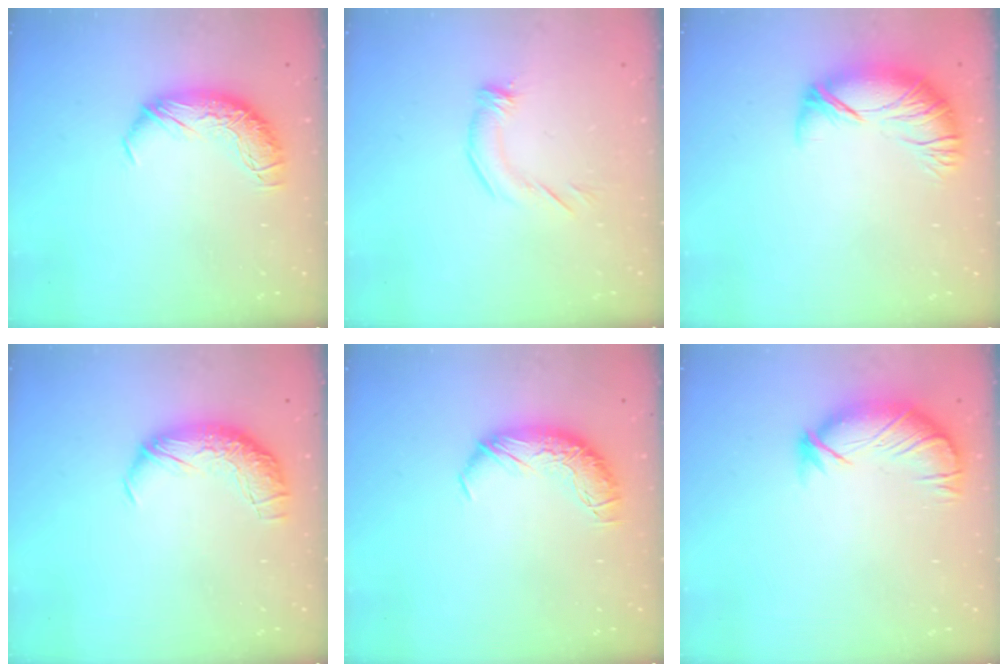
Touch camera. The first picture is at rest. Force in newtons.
{"total": 2.8, "press": 2.7, "slide": 0.8}
{"total": 2.5, "press": 1.6, "slide": 1.9}
{"total": 2.3, "press": 0.9, "slide": 2.1}
{"total": 0.0}
{"total": 3.8, "press": 3.2, "slide": 2.1}